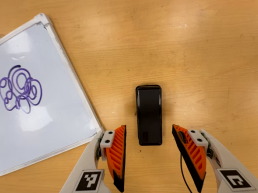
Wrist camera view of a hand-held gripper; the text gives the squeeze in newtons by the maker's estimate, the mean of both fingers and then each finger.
{"total": 0.0}